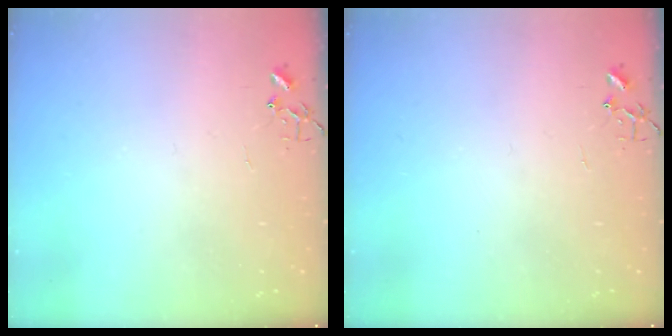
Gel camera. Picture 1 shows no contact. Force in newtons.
{"total": 0.0}